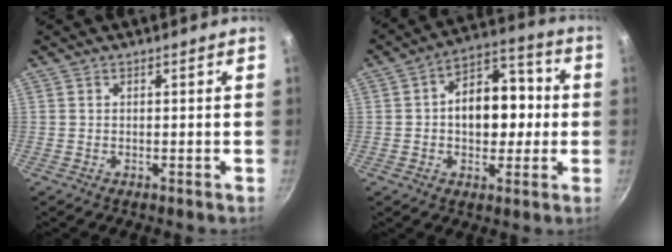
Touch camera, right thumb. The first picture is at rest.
{"total": 13.8, "force": [0.2, 8.9, 10.5], "torque": [-0.113, 0.031, -0.003]}